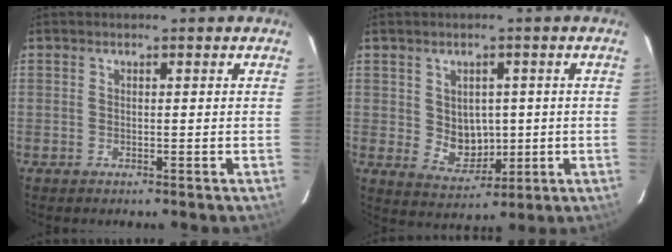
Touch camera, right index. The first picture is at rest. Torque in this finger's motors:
{"motor_torque": [0.22, 0.00, 0.20, 0.04]}